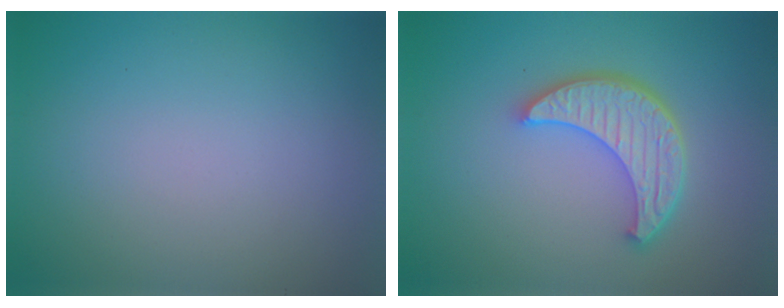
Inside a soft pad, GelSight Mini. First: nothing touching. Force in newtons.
{"total": 5.6, "press": 4.3, "slide": 3.6}